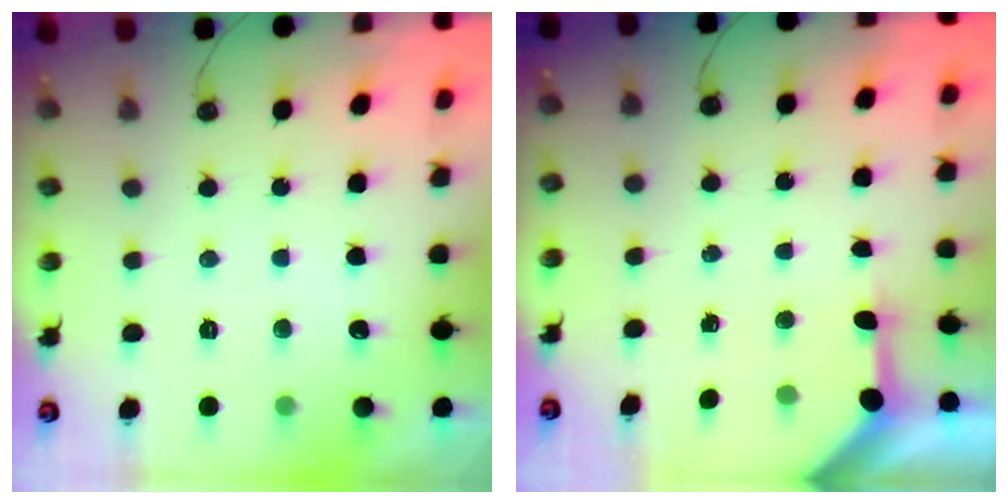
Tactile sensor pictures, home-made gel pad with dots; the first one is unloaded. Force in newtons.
{"total": 3.5, "press": 3.5, "slide": 0.3}